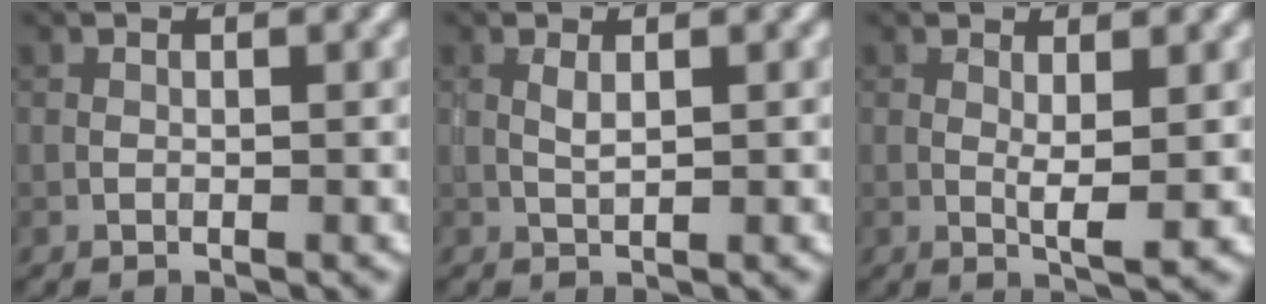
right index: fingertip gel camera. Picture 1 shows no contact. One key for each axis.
{"total": 1.2, "fx": 0.3, "fy": 0.3, "fz": 1.1, "tx": -0.026, "ty": 0.001, "tz": 0.006}
{"total": 2.3, "fx": 0.3, "fy": 0.2, "fz": 2.2, "tx": -0.039, "ty": -0.006, "tz": 0.005}